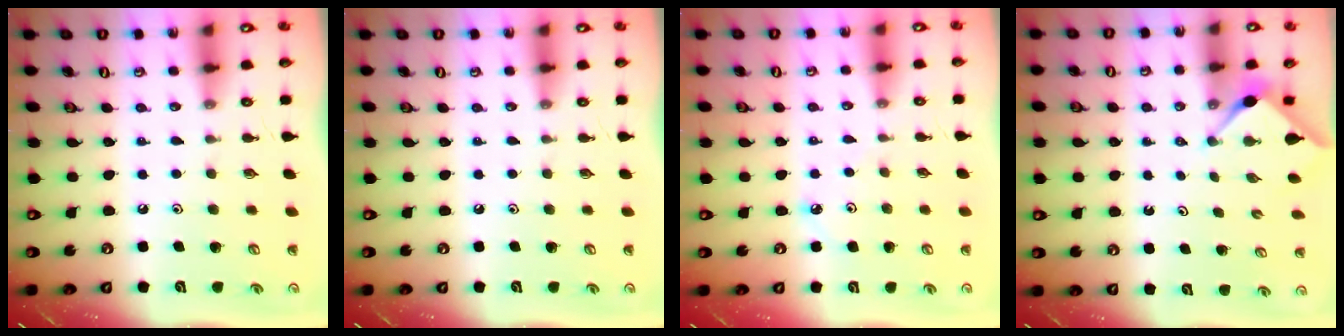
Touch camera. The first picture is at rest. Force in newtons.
{"total": 0.0}
{"total": 3.9, "press": 3.9, "slide": 0.5}
{"total": 3.0, "press": 3.0, "slide": 0.3}